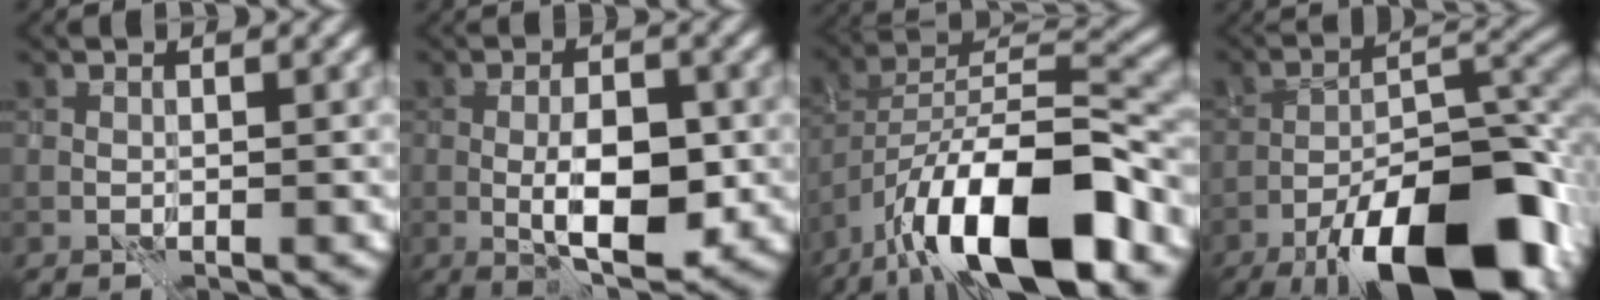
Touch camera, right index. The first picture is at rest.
{"total": 6.4, "force": [-1.2, 2.6, 5.7], "torque": [-0.091, -0.002, -0.019]}
{"total": 13.7, "force": [-8.7, 4.6, 9.5], "torque": [-0.157, 0.006, -0.159]}
{"total": 14.5, "force": [-9.2, 4.9, 10.1], "torque": [-0.166, 0.001, -0.156]}